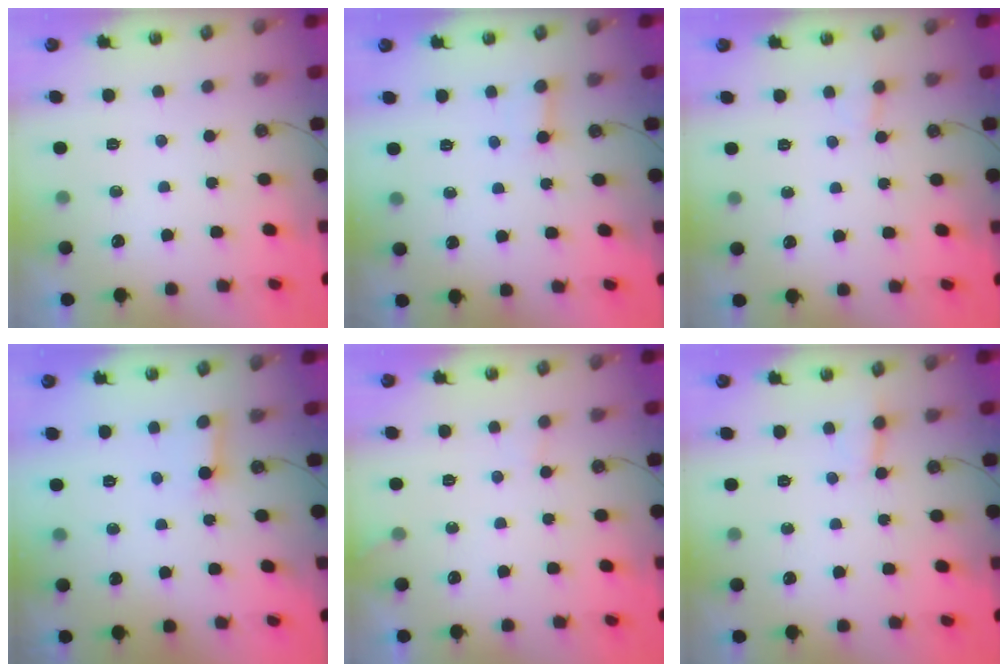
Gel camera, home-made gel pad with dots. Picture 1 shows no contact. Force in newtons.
{"total": 3.0, "press": 3.0, "slide": 0.2}
{"total": 3.3, "press": 3.3, "slide": 0.4}
{"total": 2.8, "press": 2.8, "slide": 0.3}
{"total": 5.2, "press": 5.2, "slide": 0.4}
{"total": 3.4, "press": 3.3, "slide": 0.8}